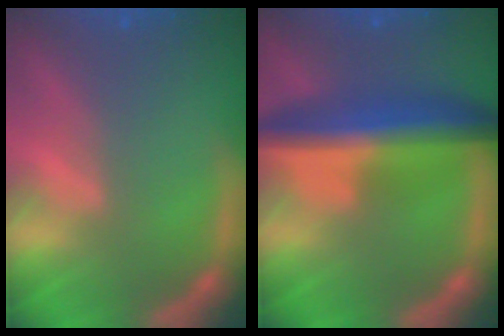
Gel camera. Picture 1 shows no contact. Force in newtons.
{"total": 8.5}